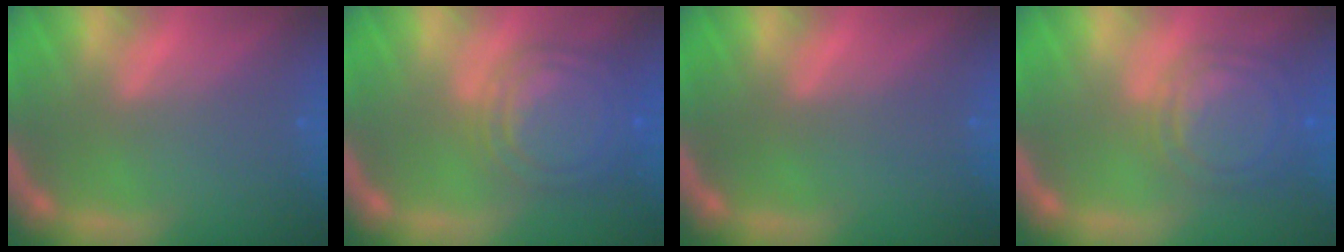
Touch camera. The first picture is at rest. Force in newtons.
{"total": 8.5}
{"total": 0.0}
{"total": 7.6}